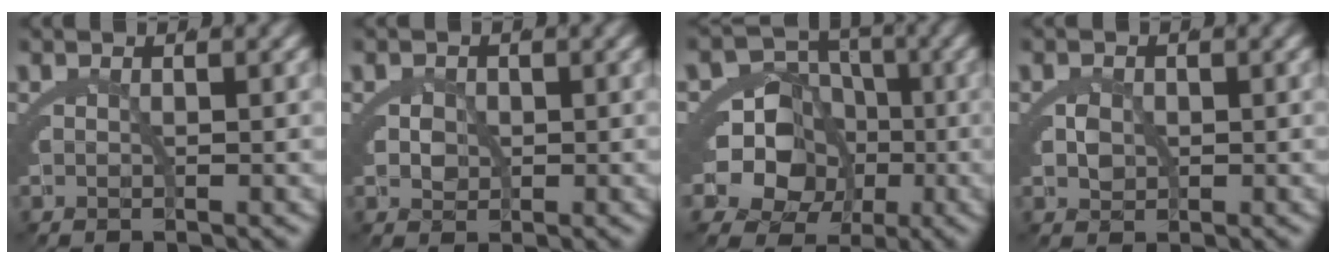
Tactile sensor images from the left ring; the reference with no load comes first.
{"total": 2.4, "force": [-0.2, 2.1, 1.2], "torque": [-0.030, -0.015, 0.003]}
{"total": 13.3, "force": [-2.5, 11.0, 7.0], "torque": [-0.140, -0.065, -0.031]}
{"total": 1.2, "force": [0.0, 0.8, 0.9], "torque": [-0.020, -0.012, 0.008]}